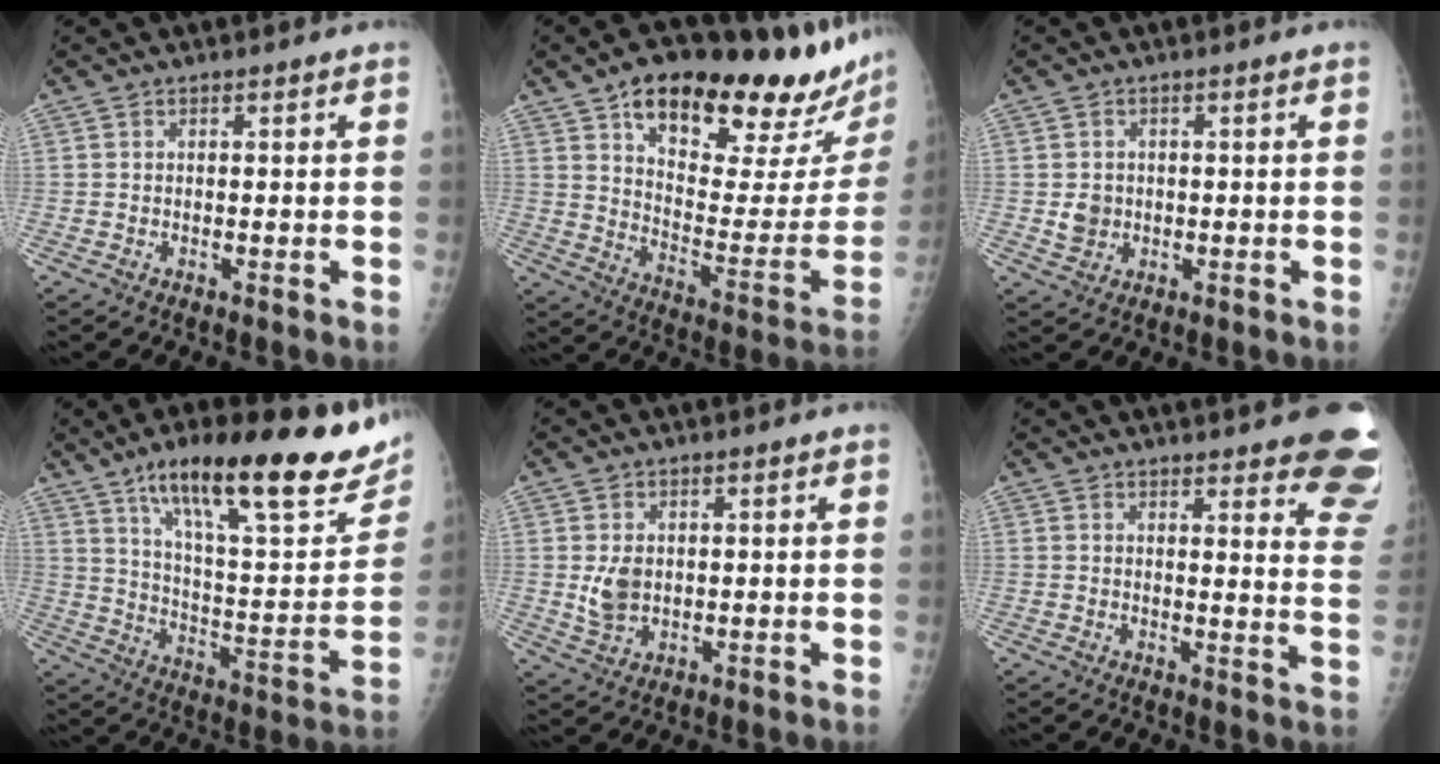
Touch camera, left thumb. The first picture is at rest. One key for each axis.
{"total": 29.8, "fx": 19.9, "fy": 9.5, "fz": 20.0, "tx": -0.254, "ty": -0.062, "tz": 0.289}
{"total": 3.2, "fx": -0.1, "fy": 2.9, "fz": 1.4, "tx": -0.010, "ty": 0.002, "tz": 0.004}
{"total": 29.9, "fx": 18.0, "fy": 8.2, "fz": 22.4, "tx": -0.295, "ty": -0.042, "tz": 0.283}
{"total": 4.9, "fx": 0.4, "fy": 3.6, "fz": 3.3, "tx": -0.050, "ty": -0.008, "tz": 0.017}
{"total": 15.4, "fx": 11.9, "fy": 3.6, "fz": 9.0, "tx": -0.074, "ty": -0.076, "tz": 0.117}